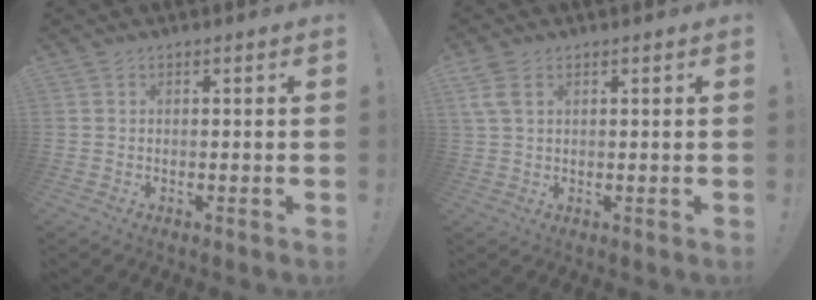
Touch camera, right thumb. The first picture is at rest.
{"total": 4.9, "force": [2.1, 2.8, 3.4], "torque": [-0.081, 0.004, 0.043]}